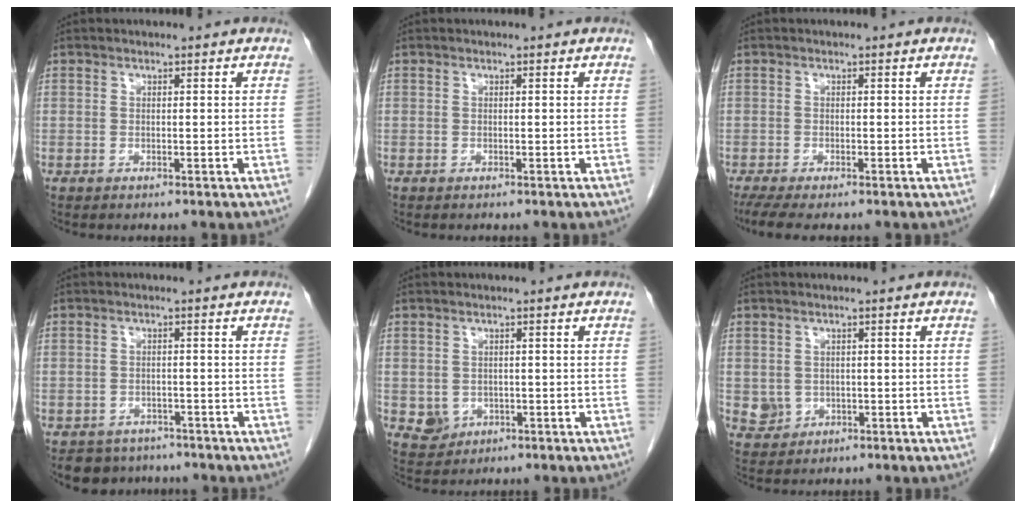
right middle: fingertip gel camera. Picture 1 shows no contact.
{"total": 0.0}
{"total": 4.6, "force": [-3.5, 0.7, 2.8], "torque": [-0.049, -0.013, -0.058]}
{"total": 5.0, "force": [-4.1, 2.8, 0.0], "torque": [0.006, 0.007, -0.059]}
{"total": 3.1, "force": [-0.7, 2.9, 1.1], "torque": [-0.014, 0.002, 0.000]}
{"total": 2.8, "force": [-0.3, 2.7, 0.8], "torque": [-0.010, 0.003, 0.005]}